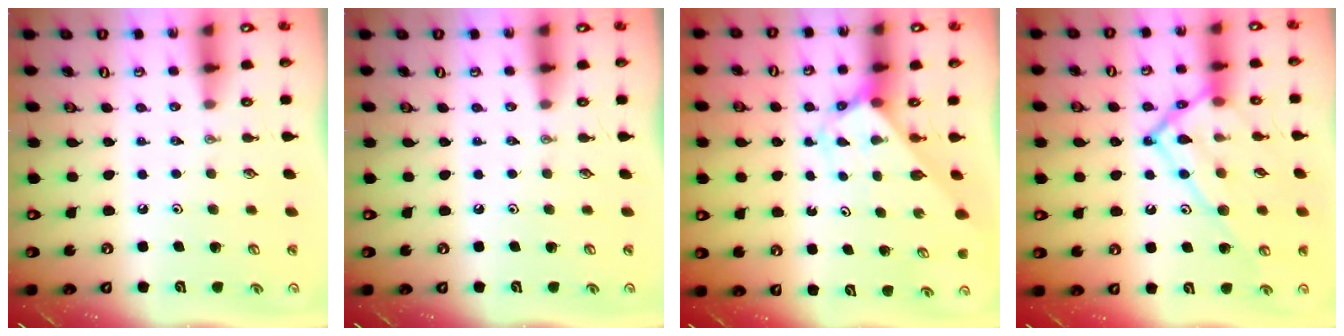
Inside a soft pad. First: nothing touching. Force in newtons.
{"total": 0.0}
{"total": 3.0, "press": 3.0, "slide": 0.2}
{"total": 19.0, "press": 19.0, "slide": 1.5}